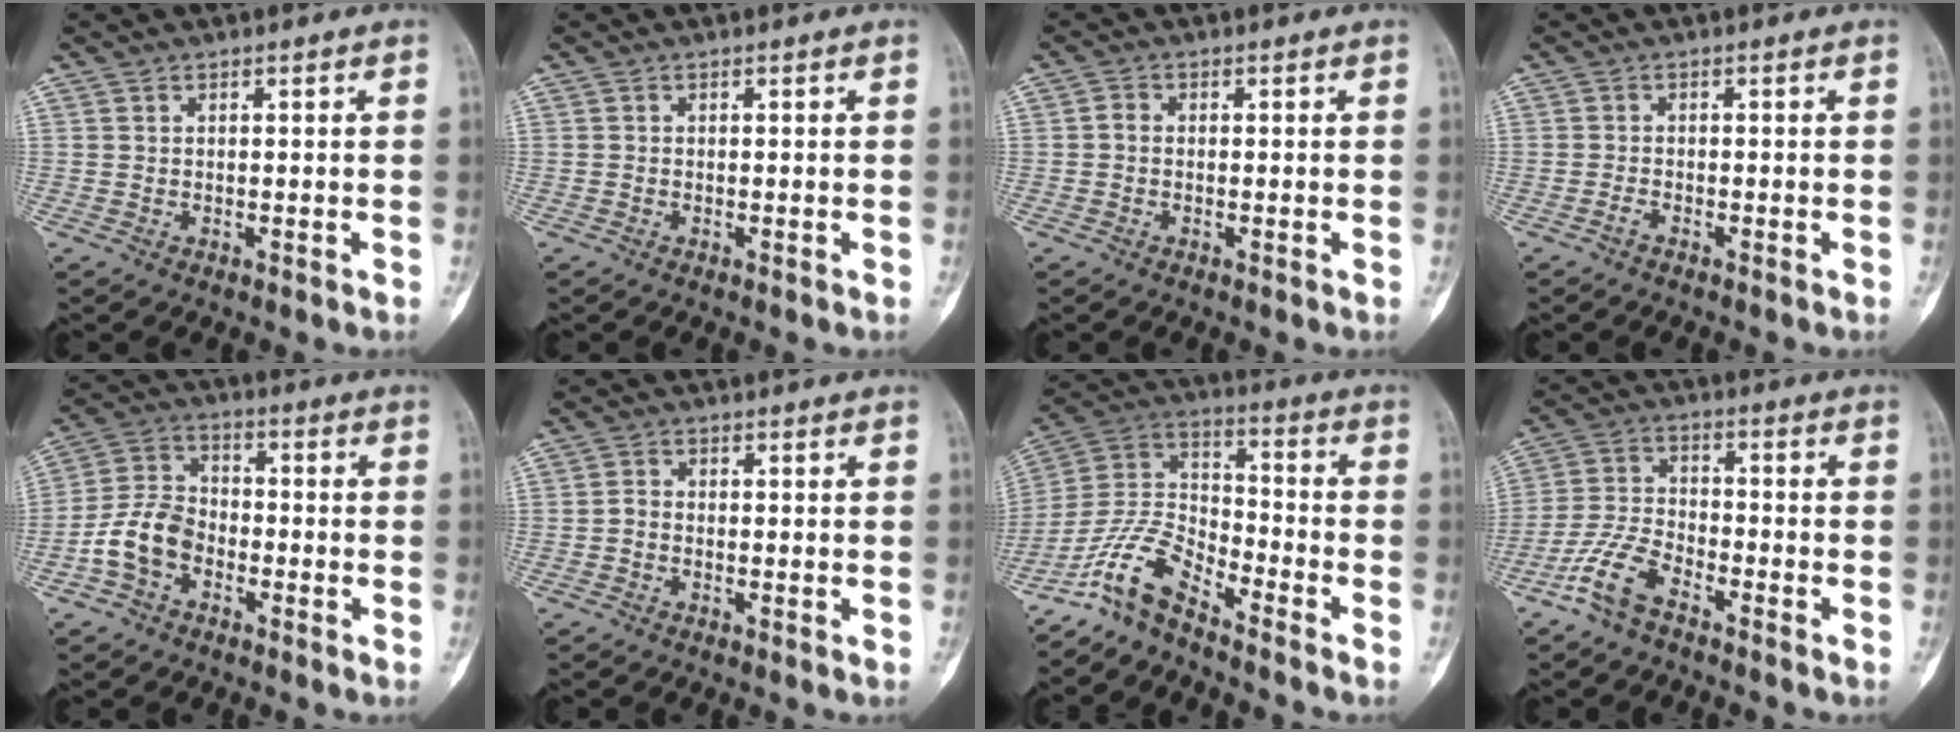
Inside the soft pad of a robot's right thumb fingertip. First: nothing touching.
{"total": 0.0}
{"total": 1.1, "force": [-0.3, 0.9, 0.6], "torque": [-0.004, 0.002, -0.010]}
{"total": 0.9, "force": [-0.7, 0.2, 0.5], "torque": [-0.014, 0.002, -0.017]}
{"total": 9.1, "force": [-3.7, 6.3, 5.4], "torque": [-0.100, 0.036, -0.080]}
{"total": 1.5, "force": [-0.7, 1.0, 0.9], "torque": [-0.011, 0.008, -0.018]}
{"total": 10.4, "force": [-8.5, 3.1, 5.3], "torque": [-0.115, 0.077, -0.176]}
{"total": 8.2, "force": [-5.5, 3.4, 5.1], "torque": [-0.116, 0.028, -0.118]}